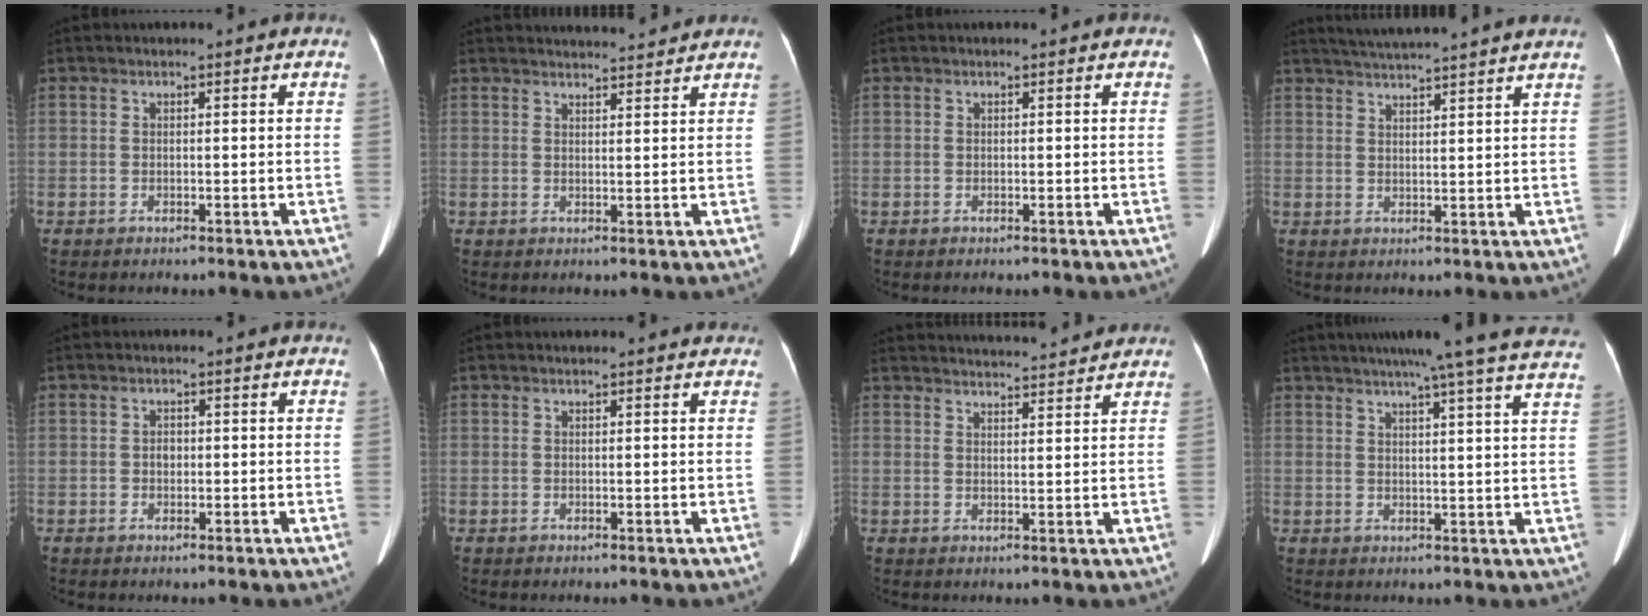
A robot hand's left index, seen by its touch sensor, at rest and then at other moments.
{"total": 6.5, "force": [6.4, 0.4, 1.2], "torque": [-0.016, 0.016, 0.076]}
{"total": 0.0}
{"total": 11.7, "force": [10.7, -1.1, 4.8], "torque": [-0.085, 0.016, 0.141]}
{"total": 1.2, "force": [-0.2, 0.9, 0.7], "torque": [-0.014, 0.002, -0.002]}
{"total": 4.2, "force": [3.8, 1.0, 1.3], "torque": [-0.013, 0.016, 0.032]}
{"total": 11.2, "force": [10.9, 0.6, 2.5], "torque": [-0.035, 0.016, 0.141]}
{"total": 22.2, "force": [19.2, -0.3, 11.2], "torque": [-0.171, -0.013, 0.231]}